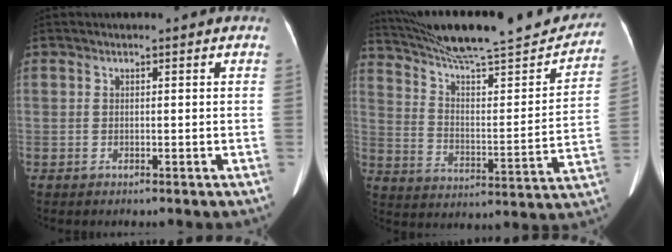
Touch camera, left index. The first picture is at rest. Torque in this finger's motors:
{"motor_torque": [0.70, -1.44, 0.07, 0.12]}